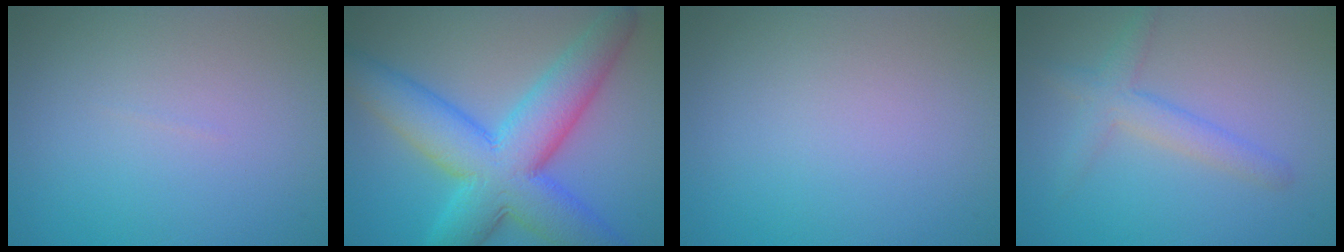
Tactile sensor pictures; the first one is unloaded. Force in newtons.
{"total": 11.4, "press": 11.4, "slide": 0.1}
{"total": 0.0}
{"total": 2.8, "press": 2.8, "slide": 0.1}